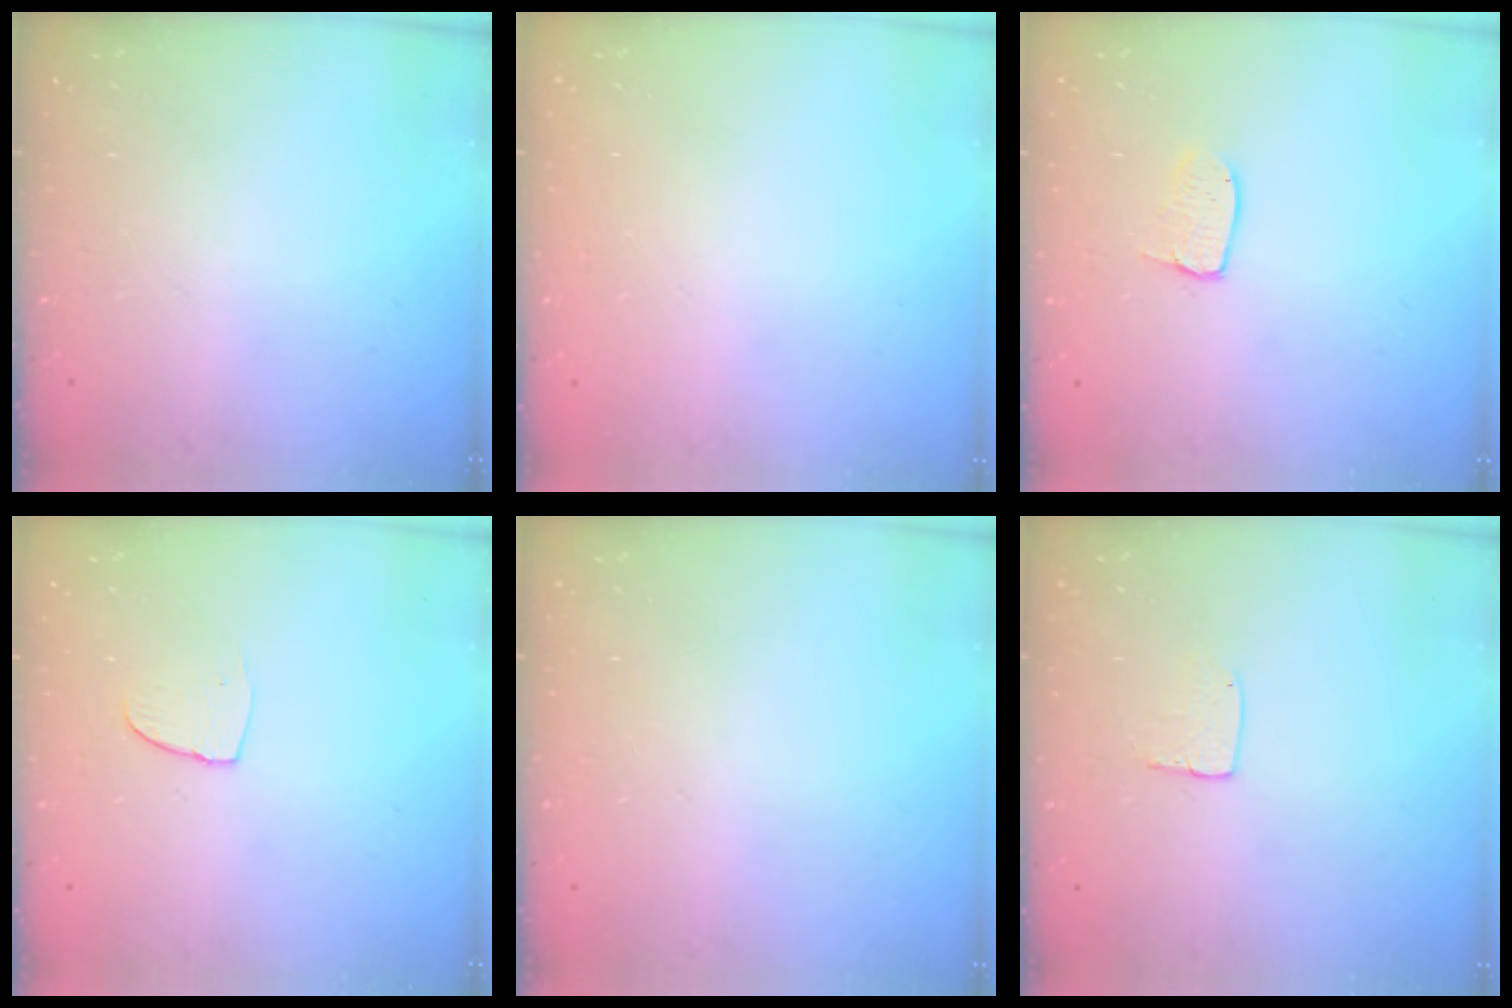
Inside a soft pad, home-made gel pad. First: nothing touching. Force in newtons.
{"total": 0.0}
{"total": 4.3, "press": 4.3, "slide": 0.2}
{"total": 4.2, "press": 4.2, "slide": 0.3}
{"total": 0.0}
{"total": 5.6, "press": 5.6, "slide": 0.2}